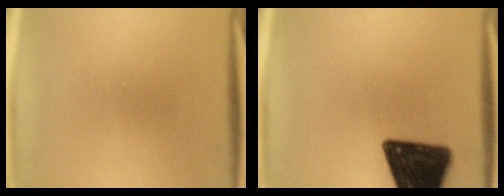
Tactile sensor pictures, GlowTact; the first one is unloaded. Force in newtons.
{"total": 17.0}